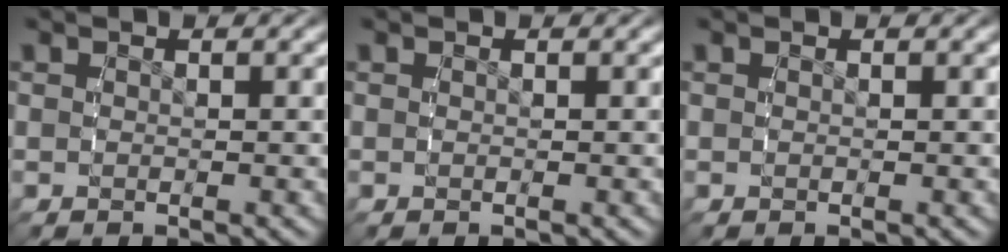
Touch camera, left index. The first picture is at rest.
{"total": 0.0}
{"total": 0.0}